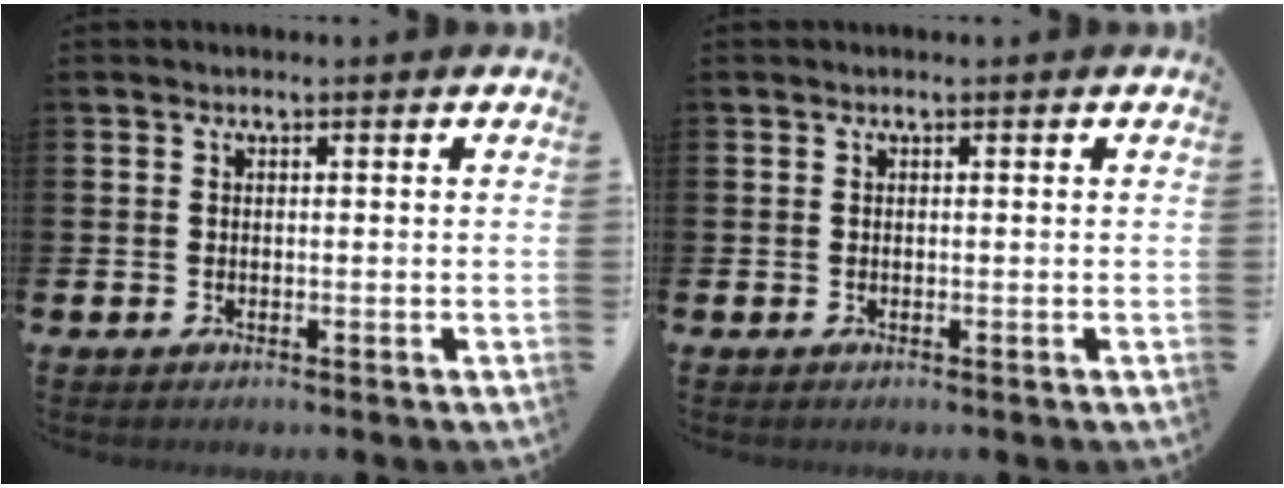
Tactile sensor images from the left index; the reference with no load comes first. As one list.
[{"total": 0.0}]